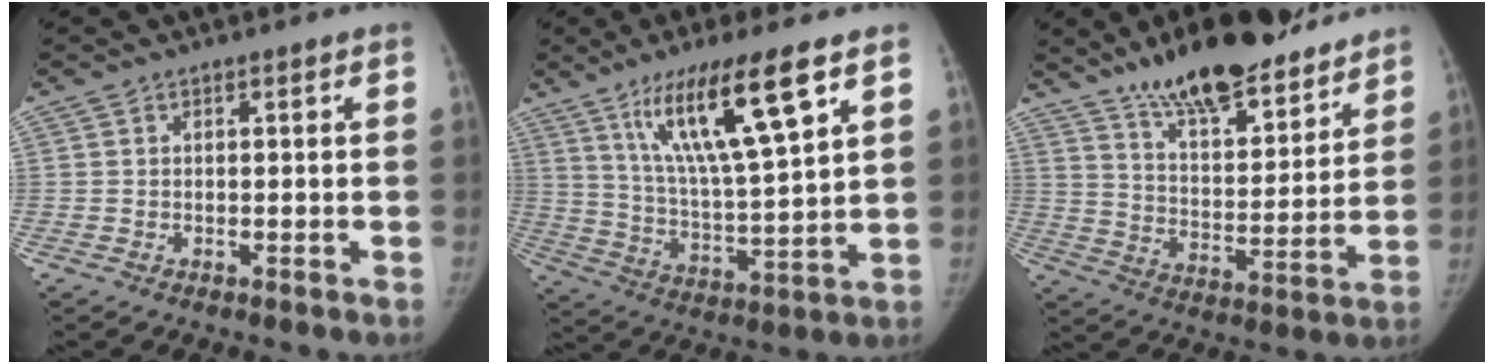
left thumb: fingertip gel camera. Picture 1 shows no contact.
{"total": 17.2, "force": [9.2, 2.7, 14.3], "torque": [-0.249, -0.041, 0.173]}
{"total": 21.0, "force": [16.4, 6.6, 11.4], "torque": [-0.138, -0.080, 0.264]}